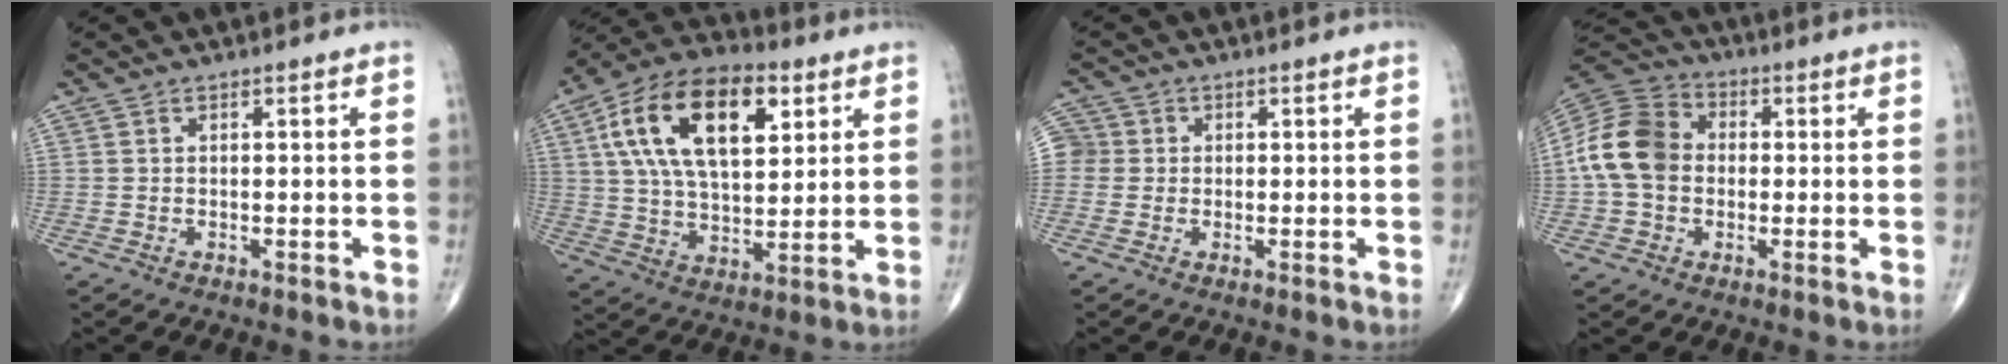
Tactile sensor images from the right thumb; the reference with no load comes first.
{"total": 20.7, "force": [7.2, 10.9, 16.1], "torque": [-0.269, -0.002, 0.120]}
{"total": 4.1, "force": [0.0, 4.0, 0.9], "torque": [-0.001, 0.012, -0.007]}
{"total": 12.7, "force": [-0.1, 10.0, 7.9], "torque": [-0.145, 0.034, -0.012]}